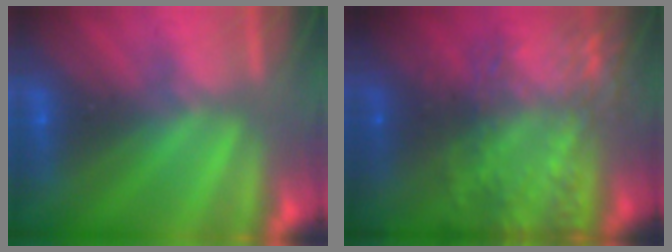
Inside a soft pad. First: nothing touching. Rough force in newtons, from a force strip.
{"total": 6.6}